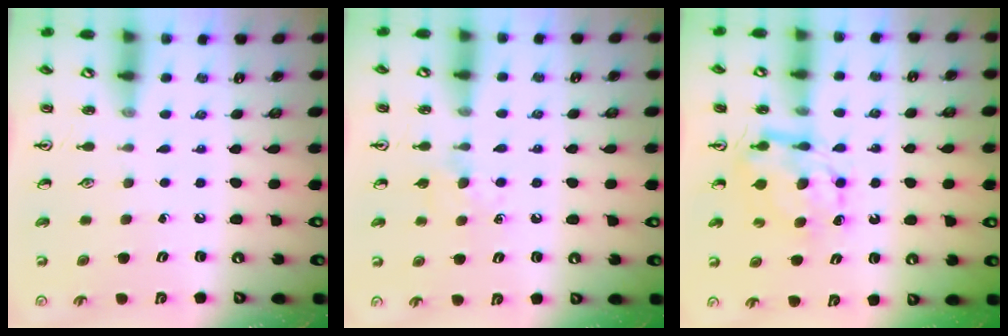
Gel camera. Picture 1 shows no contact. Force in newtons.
{"total": 5.0, "press": 5.0, "slide": 0.8}
{"total": 7.0, "press": 7.0, "slide": 0.6}